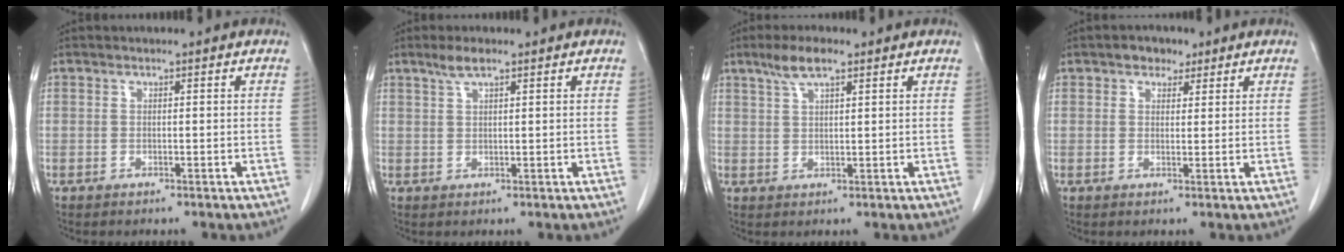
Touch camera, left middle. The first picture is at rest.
{"total": 2.4, "force": [1.8, 0.4, 1.7], "torque": [-0.039, 0.005, 0.036]}
{"total": 4.5, "force": [3.0, 0.9, 3.2], "torque": [-0.069, 0.009, 0.060]}
{"total": 2.8, "force": [1.8, 1.9, 1.1], "torque": [-0.017, 0.007, 0.026]}